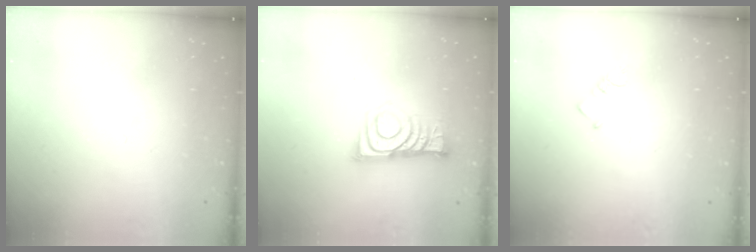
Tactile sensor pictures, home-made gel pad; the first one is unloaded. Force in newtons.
{"total": 9.5, "press": 9.5, "slide": 0.3}
{"total": 1.9, "press": 1.9, "slide": 0.3}